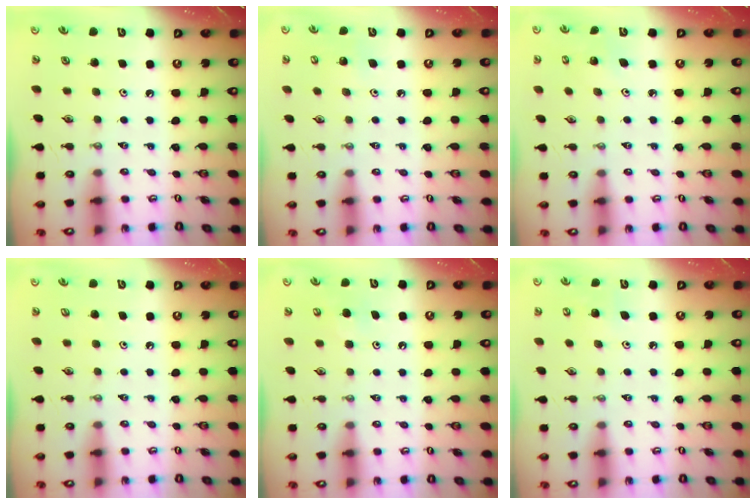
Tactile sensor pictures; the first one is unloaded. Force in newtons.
{"total": 4.7, "press": 4.6, "slide": 0.7}
{"total": 2.2, "press": 2.2, "slide": 0.2}
{"total": 1.0, "press": 0.2, "slide": 1.0}
{"total": 5.5, "press": 5.4, "slide": 0.6}
{"total": 6.0, "press": 5.8, "slide": 1.7}